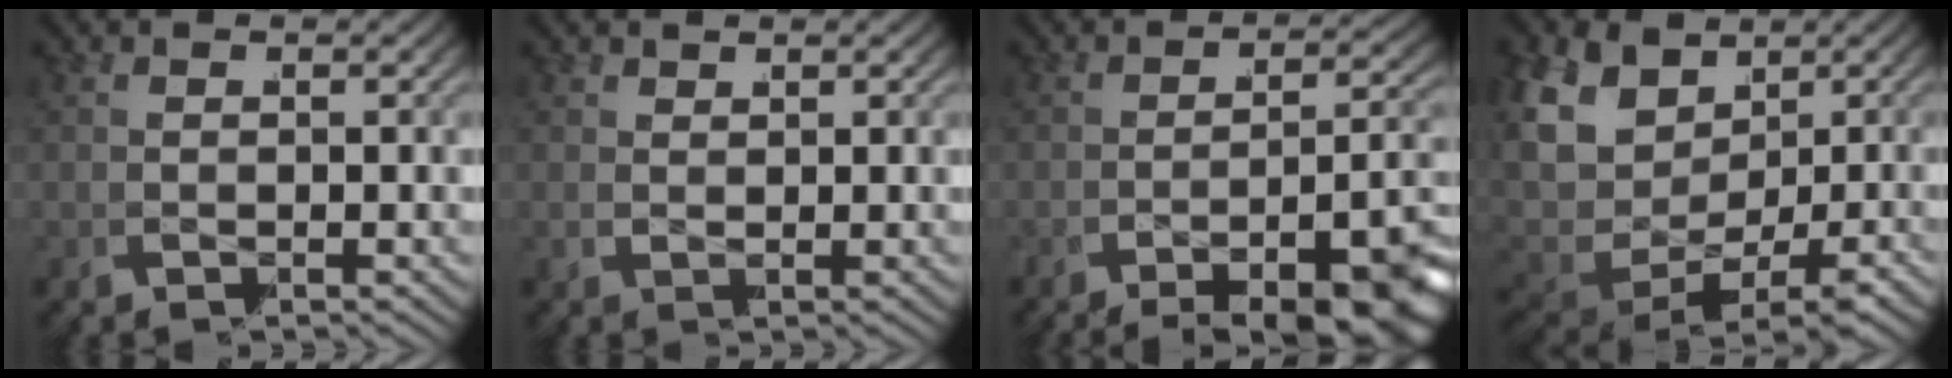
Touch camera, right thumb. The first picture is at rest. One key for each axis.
{"total": 1.3, "fx": 1.1, "fy": -0.4, "fz": -0.6, "tx": 0.022, "ty": 0.003, "tz": 0.021}
{"total": 10.1, "fx": -6.3, "fy": 3.2, "fz": 7.2, "tx": -0.098, "ty": -0.013, "tz": -0.087}
{"total": 10.8, "fx": 1.0, "fy": 8.5, "fz": 6.6, "tx": -0.188, "ty": -0.030, "tz": 0.029}